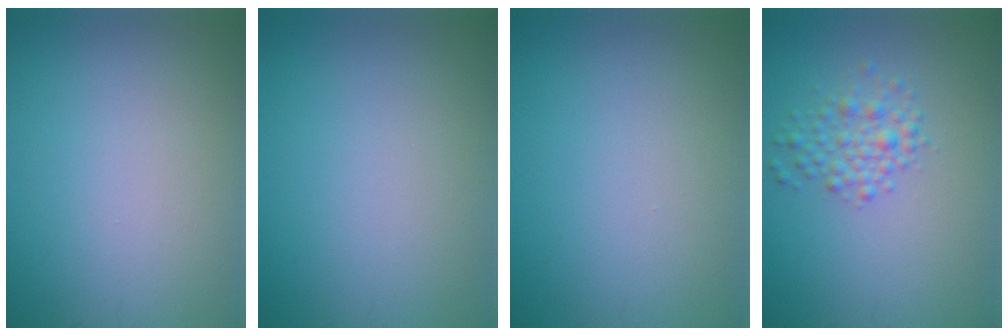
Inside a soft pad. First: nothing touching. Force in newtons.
{"total": 0.0}
{"total": 0.0}
{"total": 3.2, "press": 3.2, "slide": 0.0}